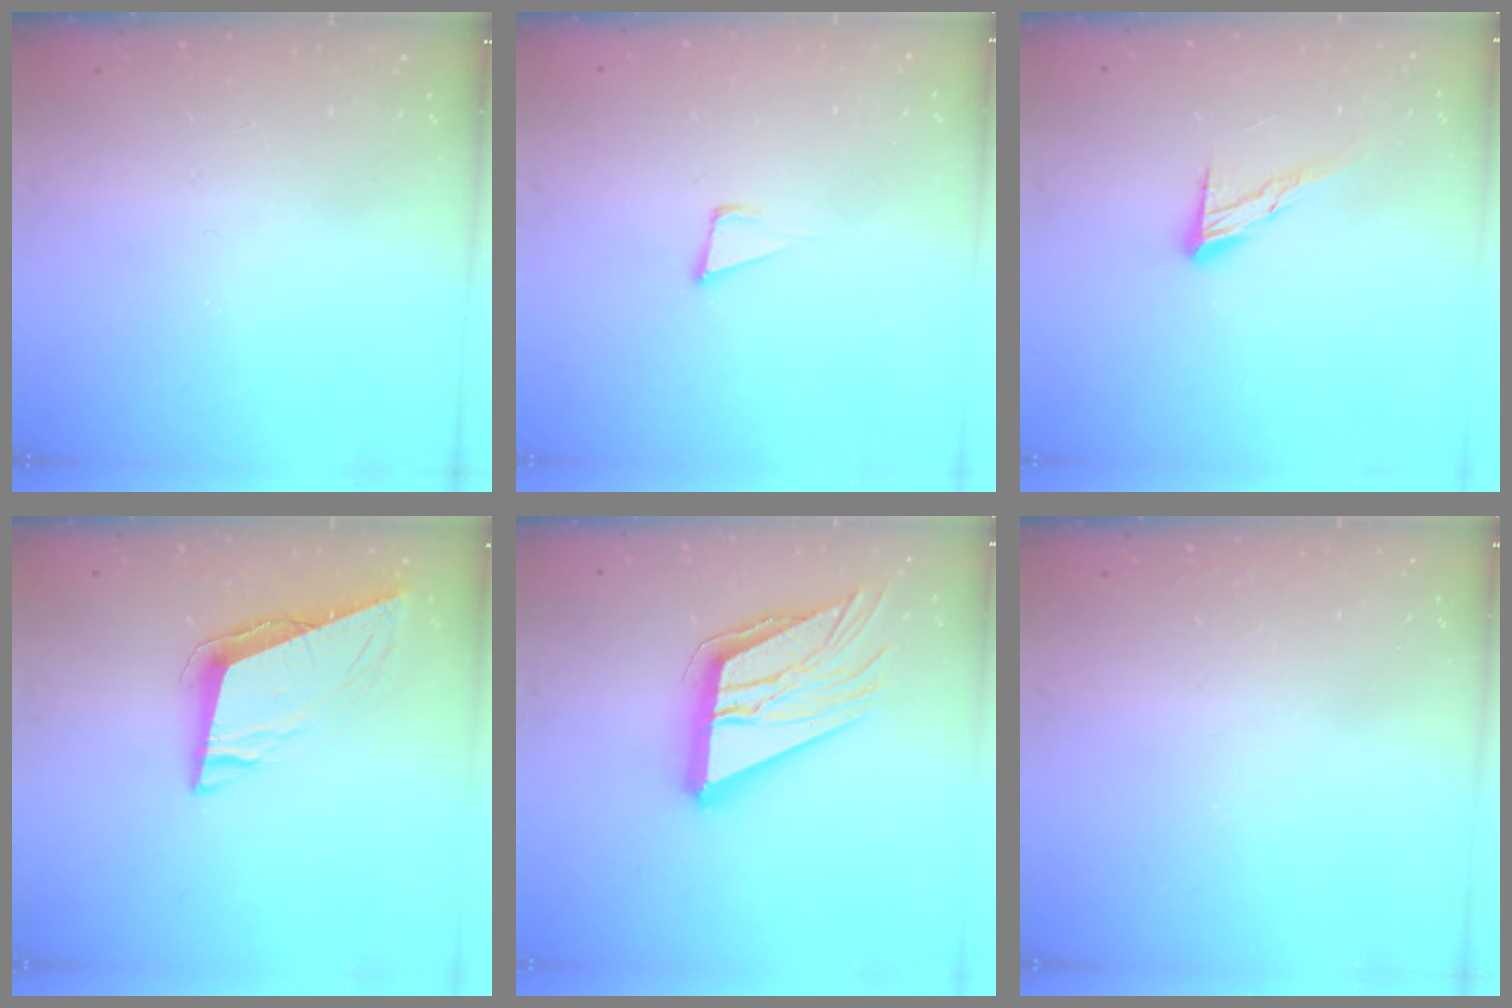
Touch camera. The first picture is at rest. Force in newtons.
{"total": 4.2, "press": 2.8, "slide": 3.1}
{"total": 8.7, "press": 8.7, "slide": 0.7}
{"total": 9.2, "press": 8.9, "slide": 2.2}
{"total": 19.1, "press": 19.0, "slide": 2.2}
{"total": 1.5, "press": 1.5, "slide": 0.1}